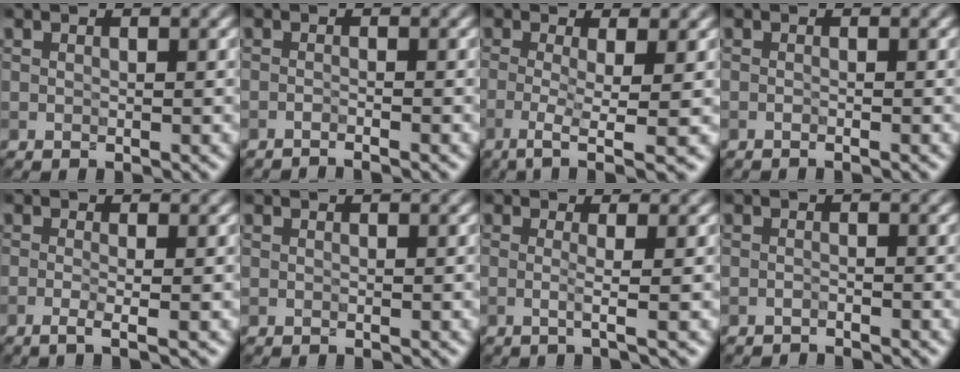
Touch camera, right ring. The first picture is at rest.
{"total": 1.7, "force": [-1.5, 0.2, 0.8], "torque": [-0.011, 0.002, -0.032]}
{"total": 4.2, "force": [-1.4, 0.8, 3.9], "torque": [-0.072, -0.004, -0.034]}
{"total": 0.9, "force": [-0.7, 0.3, 0.6], "torque": [-0.003, -0.002, -0.015]}
{"total": 2.4, "force": [-0.7, 1.0, 2.1], "torque": [-0.020, -0.003, -0.024]}
{"total": 0.0}
{"total": 2.3, "force": [0.2, 0.9, 2.1], "torque": [-0.024, 0.003, -0.027]}
{"total": 1.0, "force": [-1.0, 0.1, 0.0], "torque": [0.001, -0.003, -0.021]}